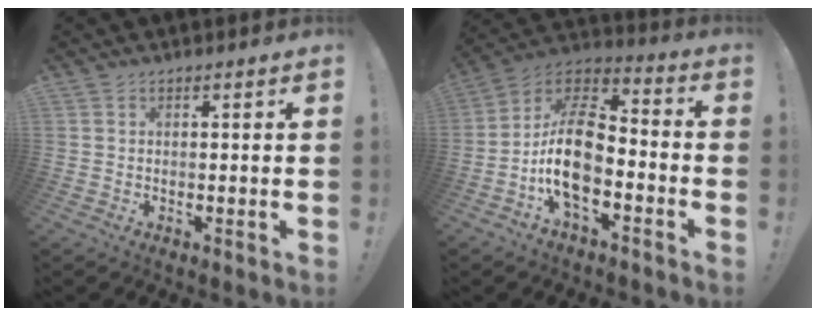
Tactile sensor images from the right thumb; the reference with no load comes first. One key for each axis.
{"total": 16.0, "fx": -4.8, "fy": 8.9, "fz": 12.3, "tx": -0.242, "ty": 0.031, "tz": -0.077}